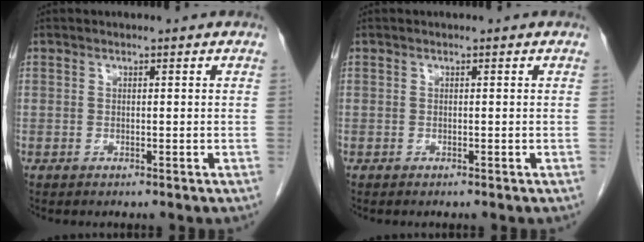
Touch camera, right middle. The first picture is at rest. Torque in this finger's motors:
{"motor_torque": [0.12, -0.05, 0.04, 0.01]}